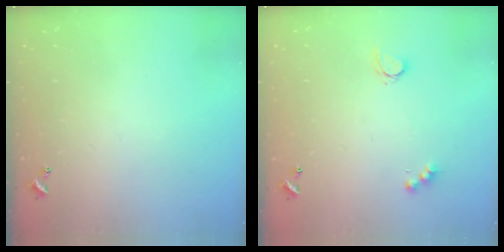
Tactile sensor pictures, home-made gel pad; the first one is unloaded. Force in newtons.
{"total": 2.7, "press": 2.7, "slide": 0.5}